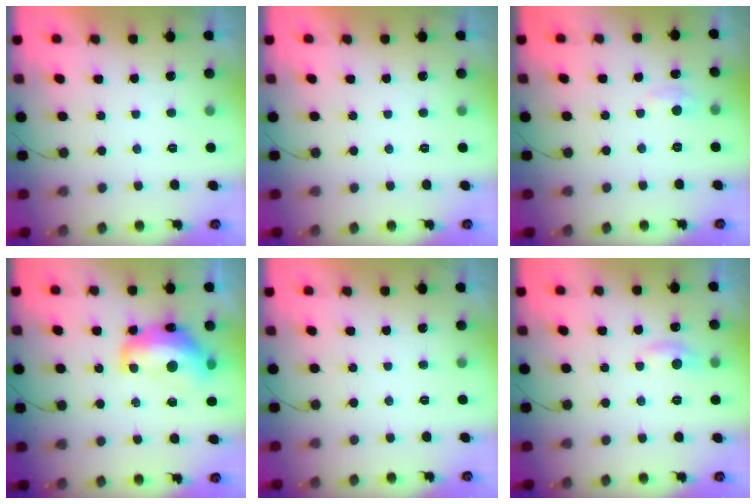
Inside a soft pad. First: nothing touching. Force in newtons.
{"total": 0.0}
{"total": 3.5, "press": 3.4, "slide": 0.4}
{"total": 15.0, "press": 14.9, "slide": 1.8}
{"total": 0.0}
{"total": 5.3, "press": 5.3, "slide": 0.6}